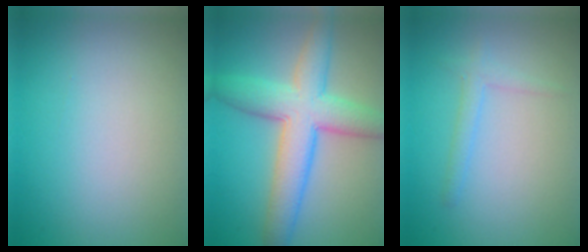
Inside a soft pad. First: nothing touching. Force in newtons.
{"total": 7.4, "press": 7.3, "slide": 0.4}
{"total": 1.5, "press": 1.5, "slide": 0.1}